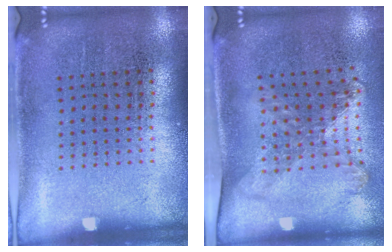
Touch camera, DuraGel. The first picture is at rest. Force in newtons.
{"total": 1.6, "press": 1.2, "slide": 1.0}